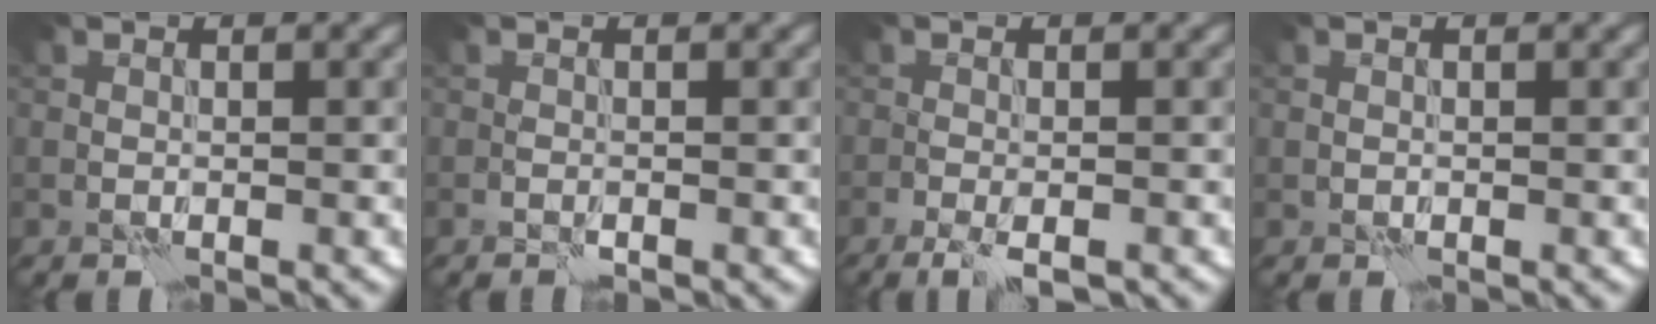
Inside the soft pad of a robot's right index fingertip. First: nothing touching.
{"total": 0.0}
{"total": 3.0, "force": [-1.9, 0.7, 2.3], "torque": [-0.043, -0.004, -0.030]}
{"total": 0.0}